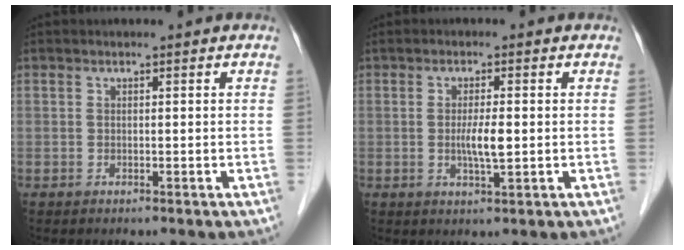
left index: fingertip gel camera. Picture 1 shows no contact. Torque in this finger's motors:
{"motor_torque": [0.48, 0.35, 0.09, 0.04]}